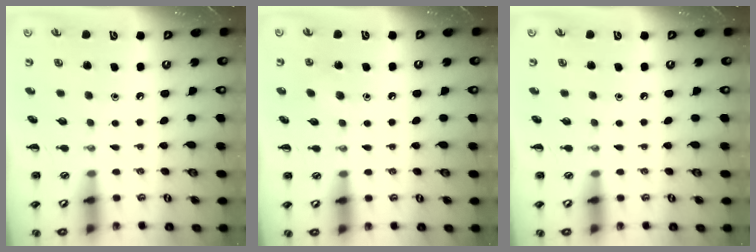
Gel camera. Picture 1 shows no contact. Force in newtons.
{"total": 5.1, "press": 4.9, "slide": 1.4}
{"total": 0.0}